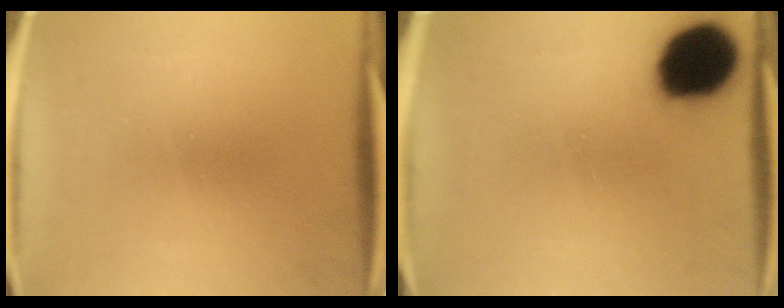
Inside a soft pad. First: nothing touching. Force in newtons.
{"total": 18.0}